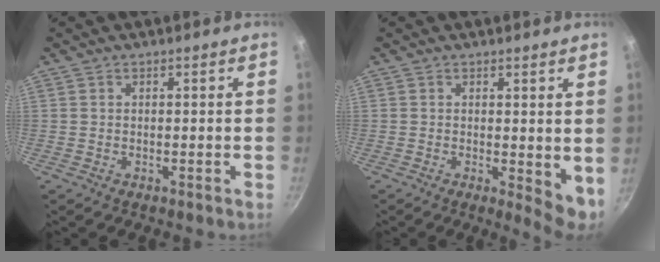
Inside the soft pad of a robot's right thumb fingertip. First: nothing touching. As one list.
[{"total": 5.2, "force": [0.7, 2.1, 4.8], "torque": [-0.059, -0.010, 0.012]}]